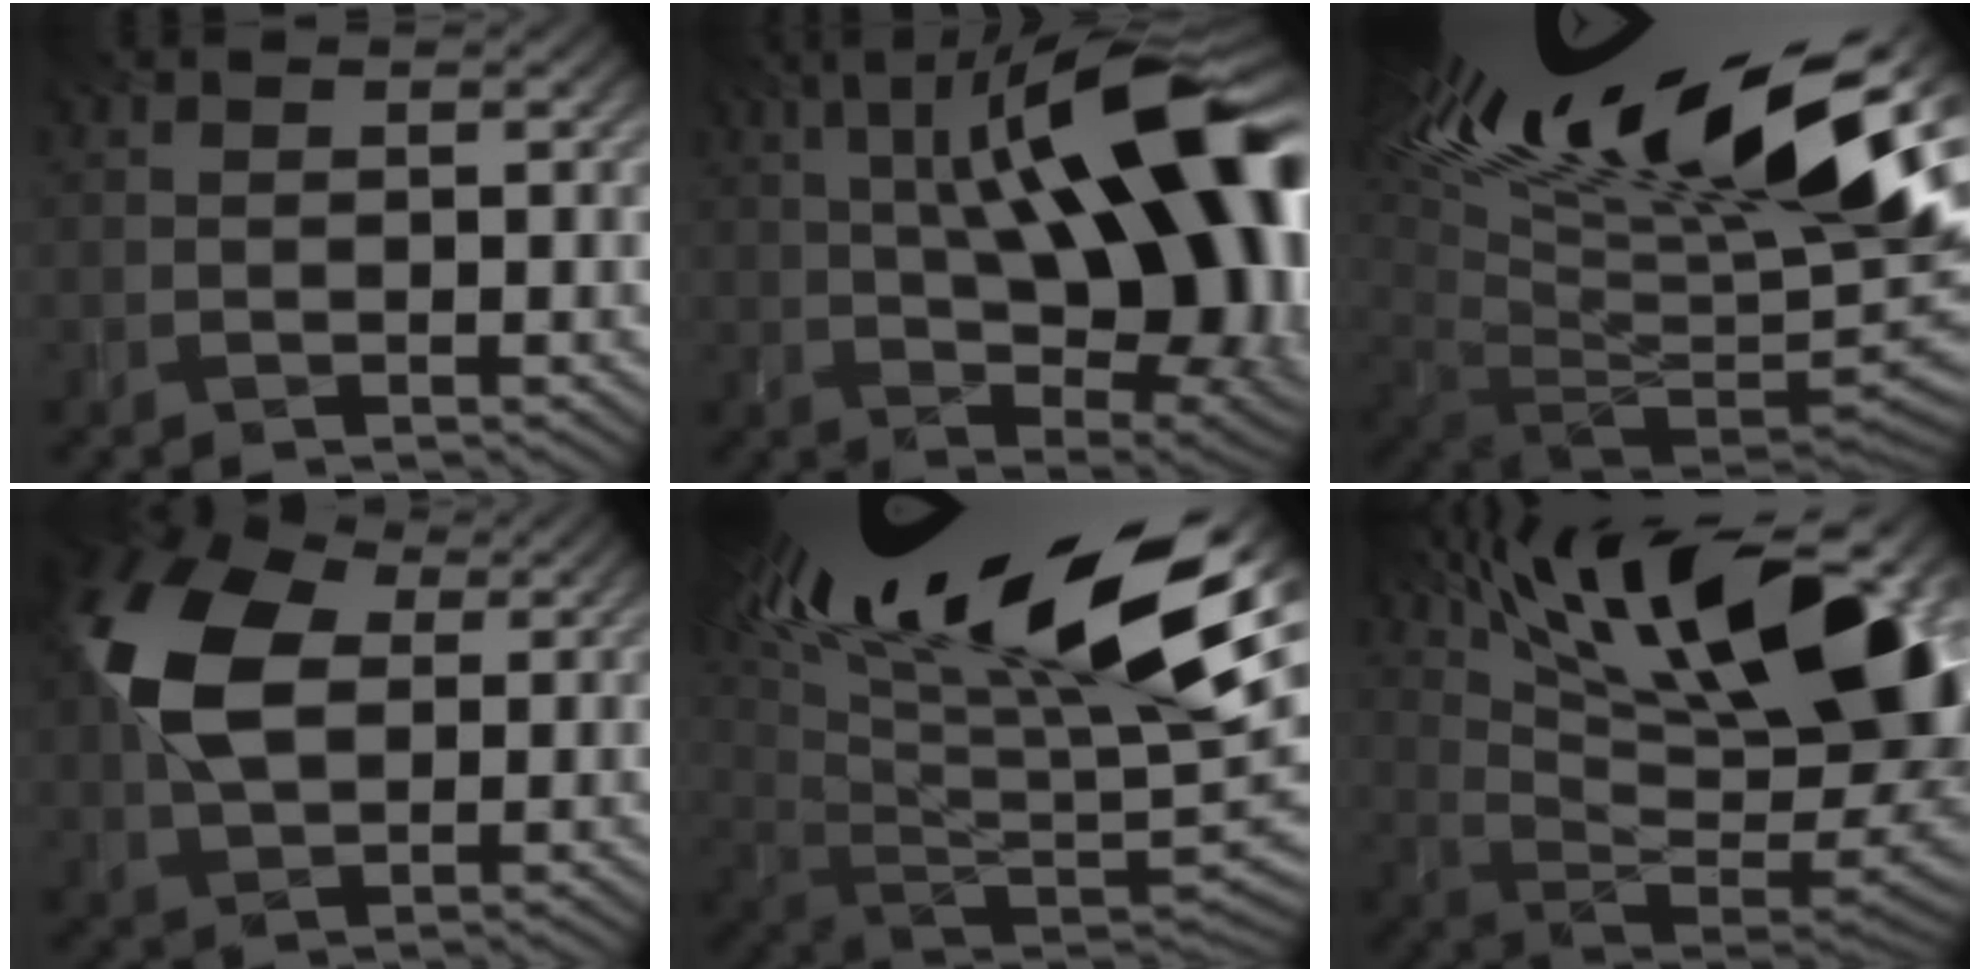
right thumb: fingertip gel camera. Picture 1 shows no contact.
{"total": 20.5, "force": [3.9, 7.8, 18.6], "torque": [-0.267, 0.048, 0.056]}
{"total": 20.4, "force": [9.9, 6.9, 16.4], "torque": [-0.245, 0.022, 0.182]}
{"total": 12.2, "force": [2.5, 7.6, 9.2], "torque": [-0.221, 0.021, 0.038]}
{"total": 21.7, "force": [12.2, 6.4, 16.8], "torque": [-0.266, 0.033, 0.202]}
{"total": 18.8, "force": [8.6, 6.0, 15.6], "torque": [-0.248, 0.020, 0.152]}